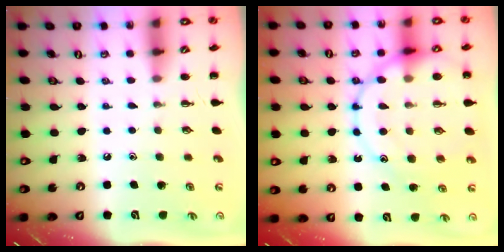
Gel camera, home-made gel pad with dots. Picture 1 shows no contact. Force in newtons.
{"total": 19.6, "press": 19.5, "slide": 2.3}